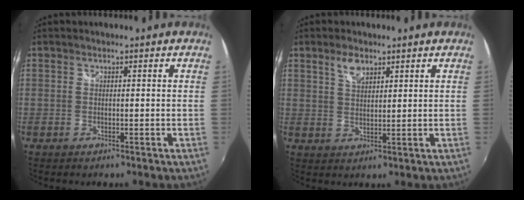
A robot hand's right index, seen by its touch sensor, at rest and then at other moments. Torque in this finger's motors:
{"motor_torque": [0.36, 0.22, 0.10, 0.02]}